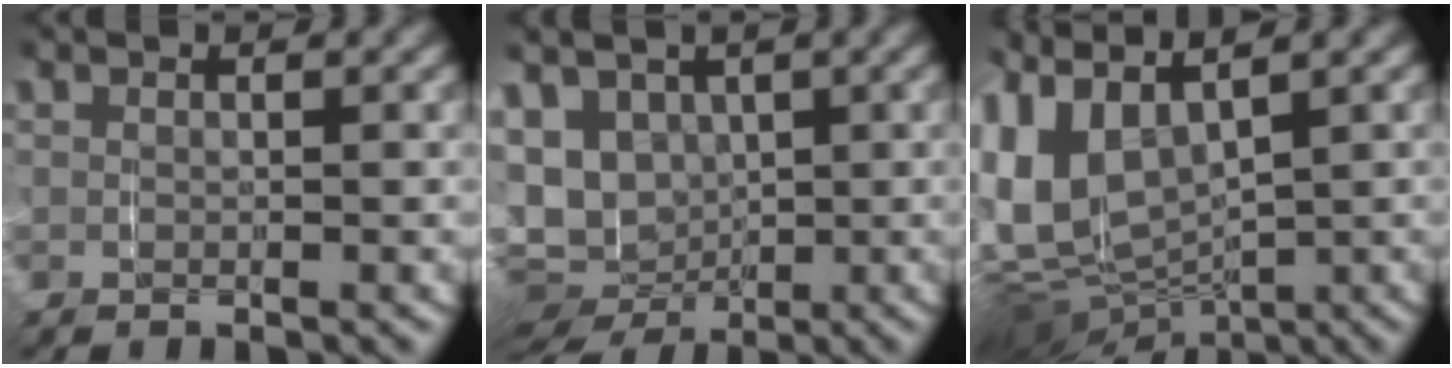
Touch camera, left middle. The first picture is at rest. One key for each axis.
{"total": 13.5, "fx": -2.2, "fy": 12.2, "fz": 5.1, "tx": -0.161, "ty": -0.063, "tz": -0.023}
{"total": 16.5, "fx": -1.5, "fy": 13.8, "fz": 8.9, "tx": -0.245, "ty": -0.053, "tz": -0.020}